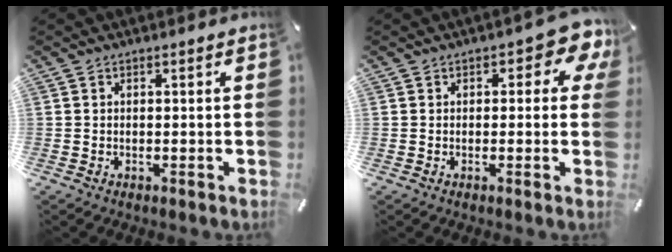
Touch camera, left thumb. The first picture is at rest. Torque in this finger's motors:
{"motor_torque": [0.69, -0.03, 0.51, 0.02, 0.03]}